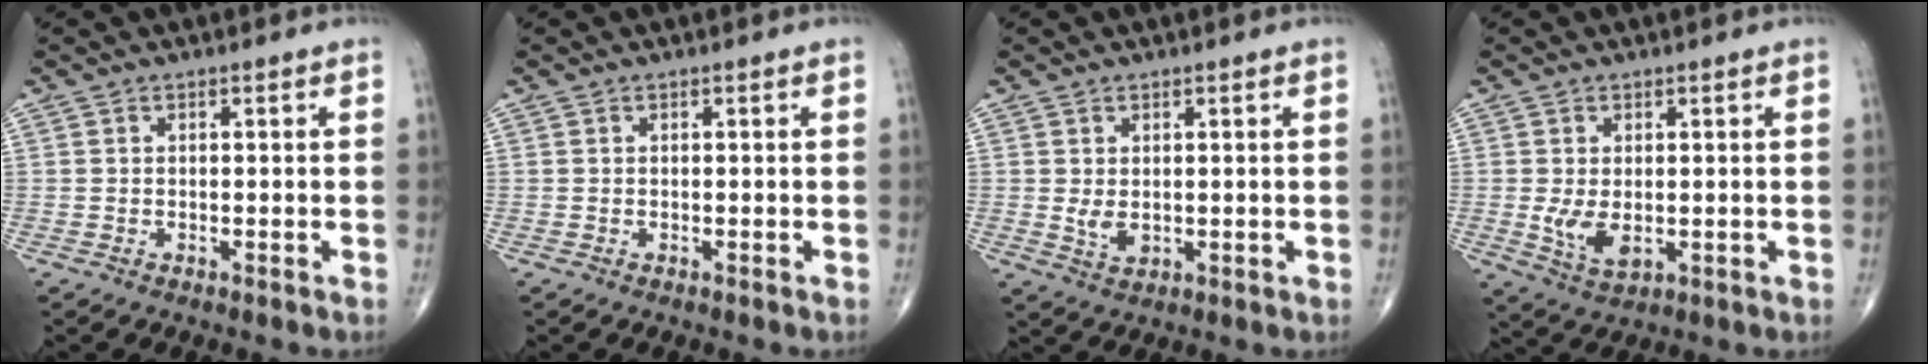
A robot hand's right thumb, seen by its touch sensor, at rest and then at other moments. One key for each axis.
{"total": 0.0}
{"total": 3.0, "fx": 0.3, "fy": 1.9, "fz": 2.3, "tx": -0.036, "ty": -0.010, "tz": 0.013}
{"total": 5.5, "fx": -0.3, "fy": 3.2, "fz": 4.5, "tx": -0.083, "ty": -0.015, "tz": 0.004}